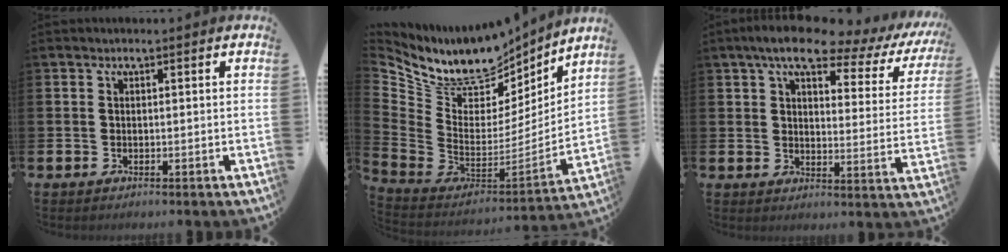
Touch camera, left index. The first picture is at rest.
{"total": 10.7, "force": [8.7, 5.2, 3.6], "torque": [-0.112, -0.058, 0.153]}
{"total": 8.1, "force": [6.4, 2.3, 4.4], "torque": [-0.085, -0.038, 0.101]}